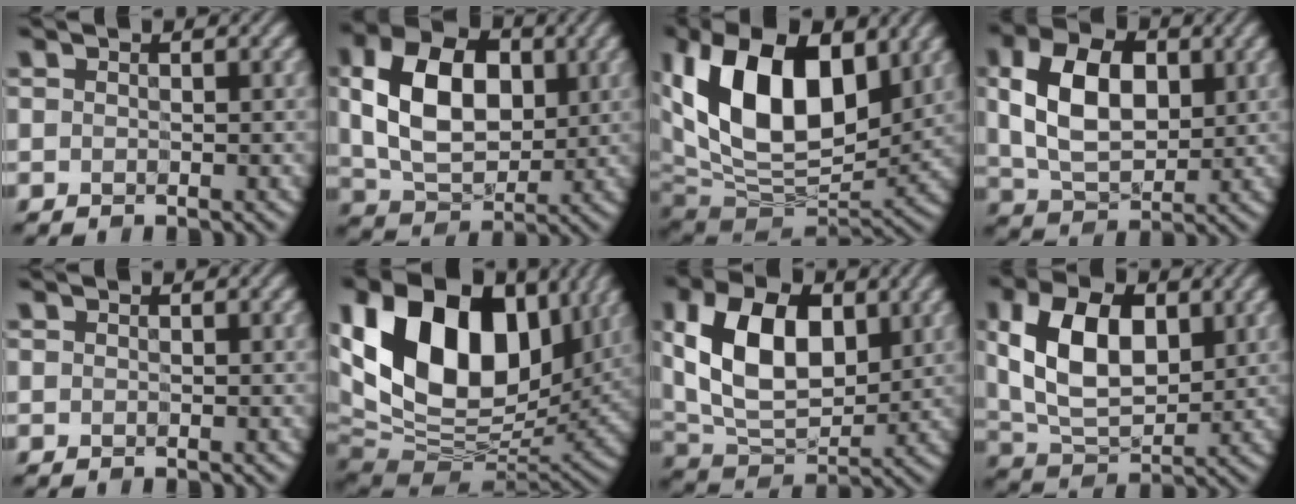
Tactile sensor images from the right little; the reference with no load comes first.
{"total": 9.4, "force": [1.1, 6.3, 7.0], "torque": [-0.142, 0.005, 0.016]}
{"total": 14.9, "force": [3.7, 8.9, 11.3], "torque": [-0.204, 0.007, 0.062]}
{"total": 8.2, "force": [1.0, 5.2, 6.3], "torque": [-0.129, 0.007, 0.017]}
{"total": 0.0}
{"total": 17.7, "force": [4.3, 11.8, 12.5], "torque": [-0.241, 0.015, 0.068]}
{"total": 10.8, "force": [2.1, 6.7, 8.2], "torque": [-0.167, 0.006, 0.032]}
{"total": 9.5, "force": [1.7, 5.7, 7.4], "torque": [-0.156, 0.006, 0.027]}